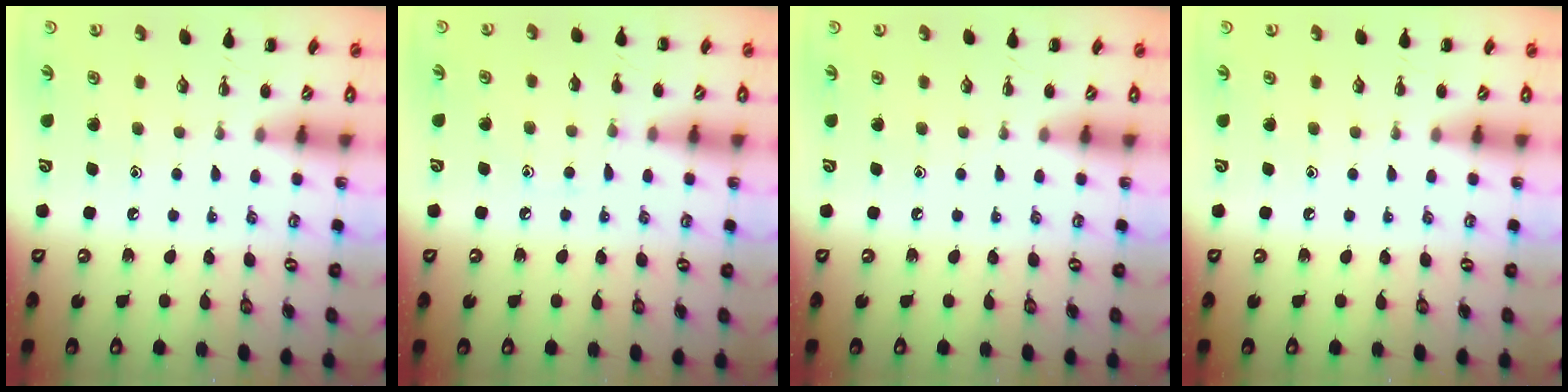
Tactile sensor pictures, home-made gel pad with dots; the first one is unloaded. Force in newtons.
{"total": 6.4, "press": 6.1, "slide": 1.9}
{"total": 0.0}
{"total": 0.0}